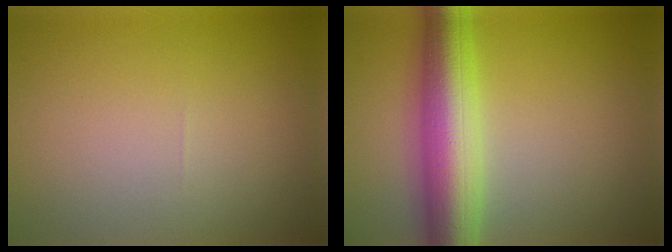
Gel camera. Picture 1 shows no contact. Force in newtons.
{"total": 8.6, "press": 8.6, "slide": 0.3}